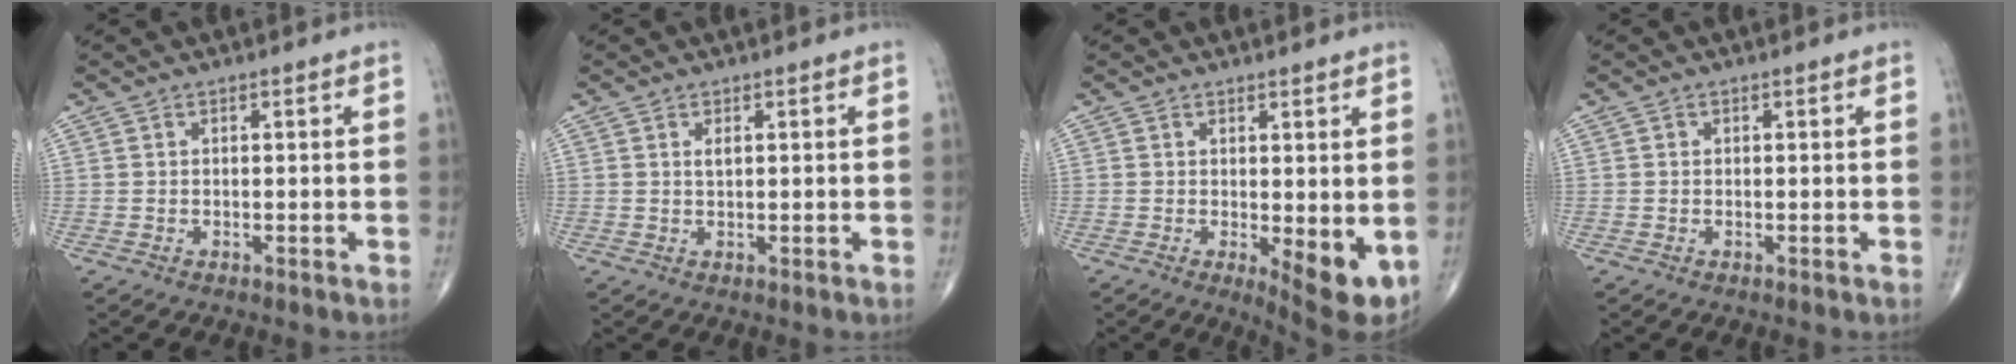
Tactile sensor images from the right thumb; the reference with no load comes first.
{"total": 1.1, "force": [0.4, 0.5, 0.9], "torque": [-0.016, 0.001, 0.008]}
{"total": 7.6, "force": [-0.9, 2.7, 7.1], "torque": [-0.089, -0.020, -0.004]}
{"total": 0.0}